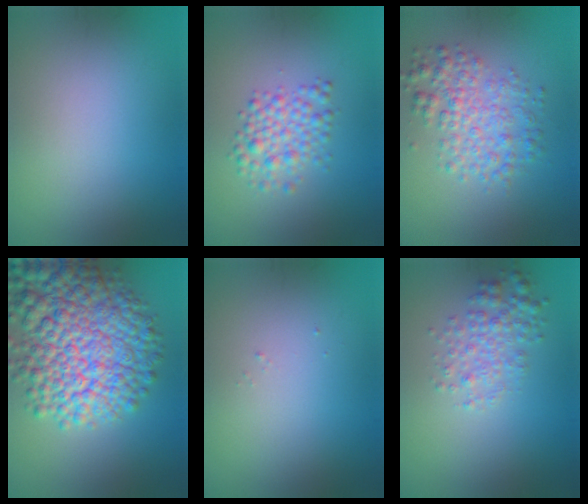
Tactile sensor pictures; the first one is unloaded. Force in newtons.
{"total": 3.1, "press": 3.1, "slide": 0.1}
{"total": 4.0, "press": 4.0, "slide": 0.0}
{"total": 11.5, "press": 11.5, "slide": 0.4}
{"total": 0.0}
{"total": 2.8, "press": 2.8, "slide": 0.1}